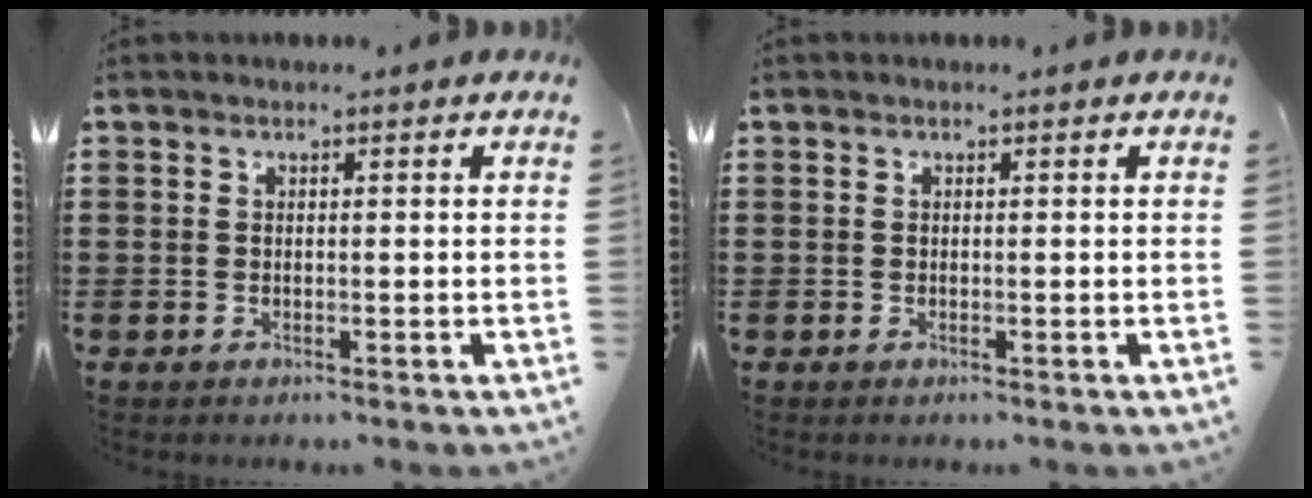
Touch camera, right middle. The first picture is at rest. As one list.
[{"total": 0.0}]